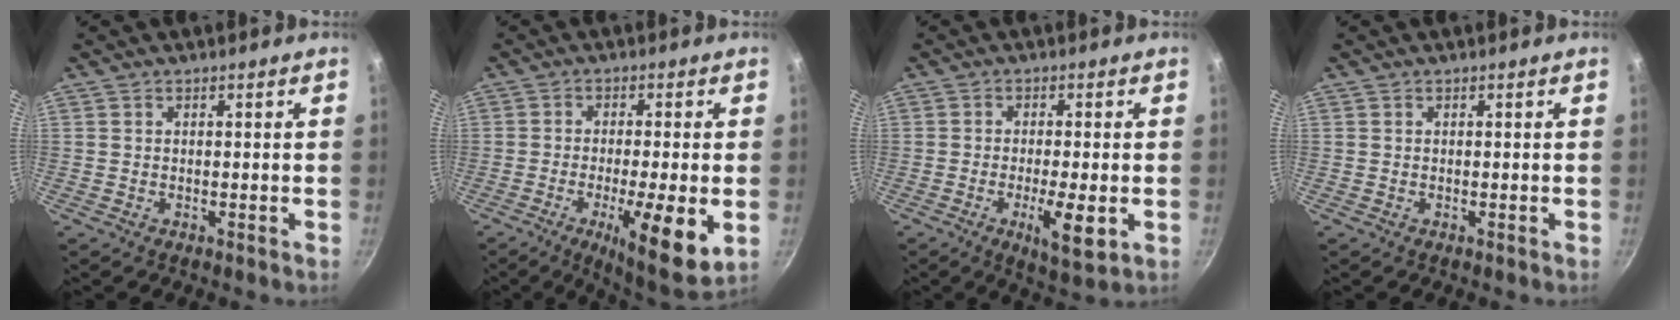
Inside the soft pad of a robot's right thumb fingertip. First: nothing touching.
{"total": 12.6, "force": [-3.5, 2.8, 11.8], "torque": [-0.183, -0.002, -0.052]}
{"total": 6.9, "force": [-2.0, 1.8, 6.3], "torque": [-0.110, -0.001, -0.030]}
{"total": 0.0}